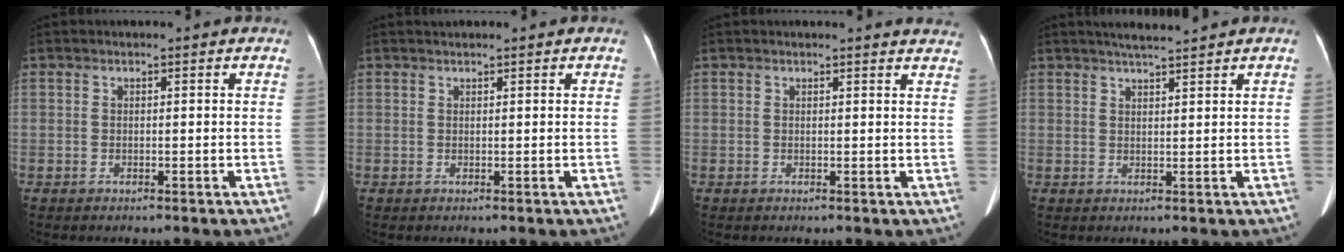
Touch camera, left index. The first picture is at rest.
{"total": 1.1, "force": [1.0, 0.2, 0.4], "torque": [-0.009, 0.016, 0.018]}
{"total": 6.3, "force": [6.2, 0.5, 1.0], "torque": [0.000, -0.011, 0.038]}
{"total": 3.6, "force": [3.2, -0.6, 1.5], "torque": [-0.024, 0.009, 0.058]}